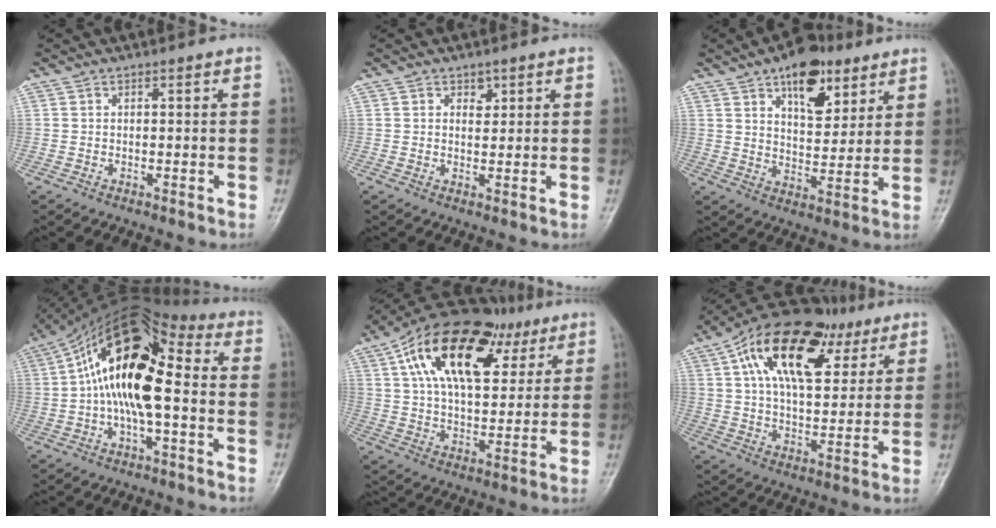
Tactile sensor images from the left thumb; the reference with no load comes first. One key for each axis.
{"total": 2.2, "fx": 1.0, "fy": 1.7, "fz": 1.1, "tx": -0.002, "ty": -0.004, "tz": 0.013}
{"total": 13.0, "fx": 7.3, "fy": 6.9, "fz": 8.3, "tx": -0.088, "ty": -0.033, "tz": 0.114}
{"total": 18.0, "fx": 0.3, "fy": 7.9, "fz": 16.2, "tx": -0.276, "ty": 0.043, "tz": -0.007}
{"total": 24.4, "fx": 10.5, "fy": 13.2, "fz": 17.6, "tx": -0.272, "ty": 0.007, "tz": 0.172}
{"total": 22.7, "fx": 9.9, "fy": 12.2, "fz": 16.5, "tx": -0.249, "ty": 0.003, "tz": 0.162}